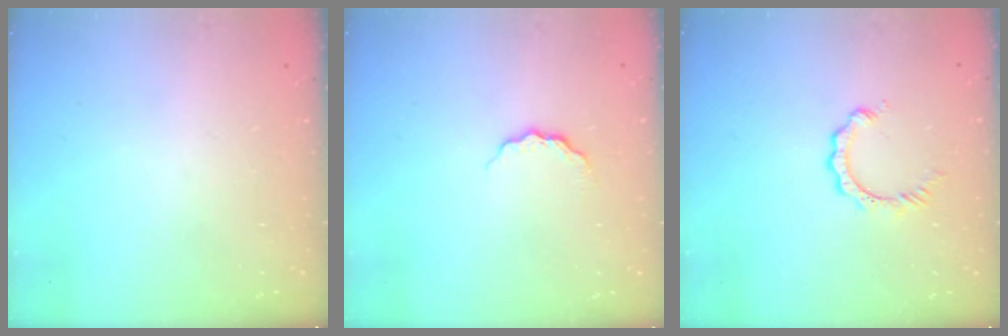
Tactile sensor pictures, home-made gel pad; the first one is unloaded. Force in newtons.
{"total": 4.8, "press": 4.7, "slide": 0.5}
{"total": 2.8, "press": 2.8, "slide": 0.5}